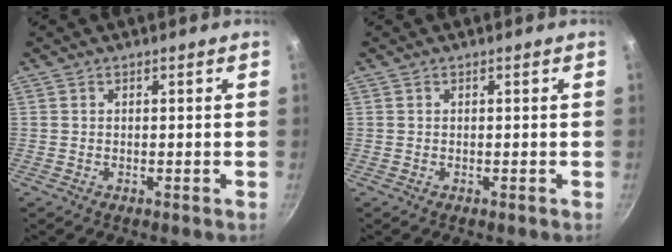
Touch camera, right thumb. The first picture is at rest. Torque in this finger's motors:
{"motor_torque": [0.00, 0.00, 0.02, -0.10, 0.00]}